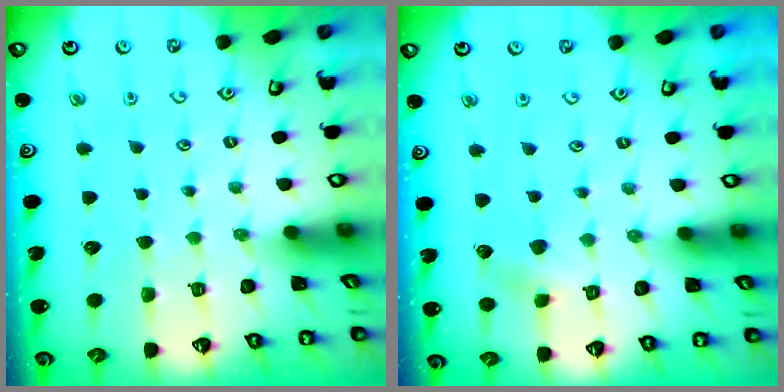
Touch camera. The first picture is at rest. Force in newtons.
{"total": 3.2, "press": 3.2, "slide": 0.4}